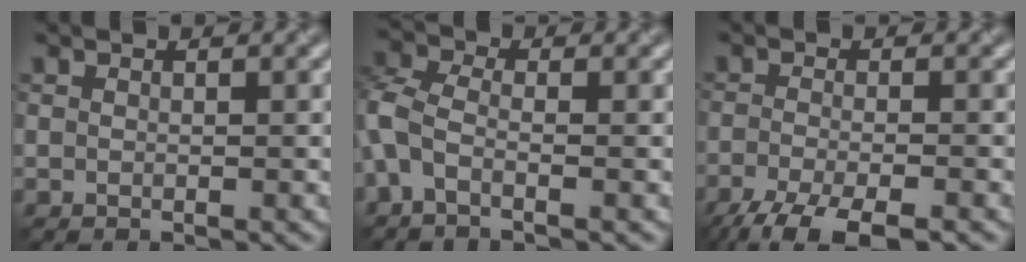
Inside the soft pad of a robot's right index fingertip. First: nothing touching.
{"total": 3.3, "force": [-1.2, 1.7, 2.6], "torque": [-0.068, 0.003, -0.041]}
{"total": 6.0, "force": [-4.4, 1.3, 3.9], "torque": [-0.066, -0.014, -0.088]}